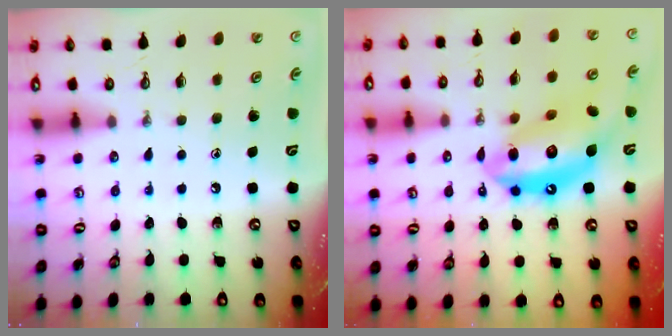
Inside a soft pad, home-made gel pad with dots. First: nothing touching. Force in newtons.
{"total": 17.6, "press": 17.5, "slide": 1.6}